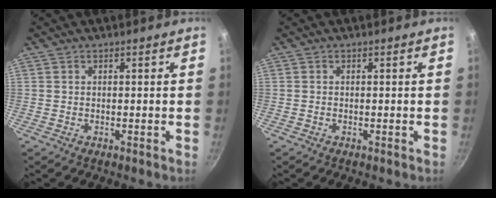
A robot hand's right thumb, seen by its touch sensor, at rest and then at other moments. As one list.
[{"total": 0.0}]